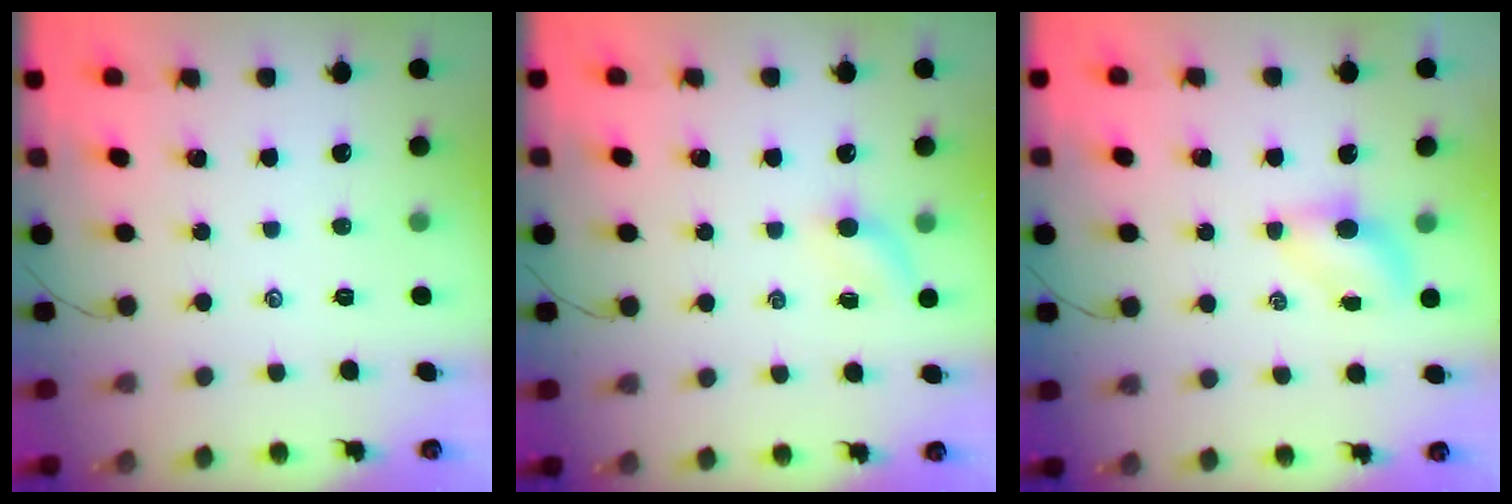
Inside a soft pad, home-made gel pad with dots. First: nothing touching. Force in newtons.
{"total": 5.3, "press": 5.2, "slide": 1.1}
{"total": 4.3, "press": 4.2, "slide": 0.9}